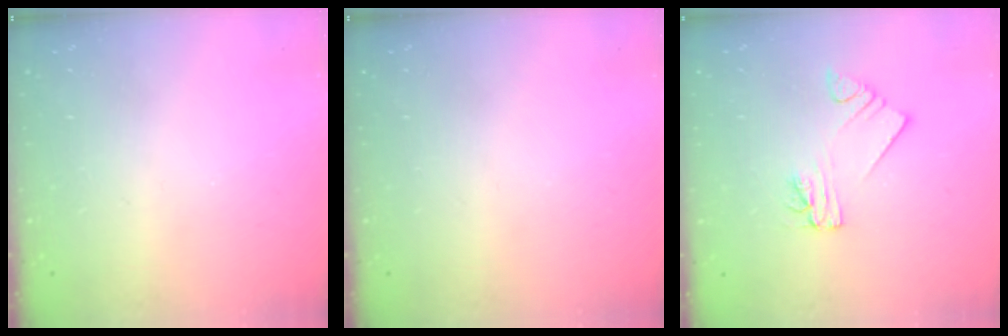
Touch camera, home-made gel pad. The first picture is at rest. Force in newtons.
{"total": 0.0}
{"total": 2.2, "press": 2.2, "slide": 0.1}